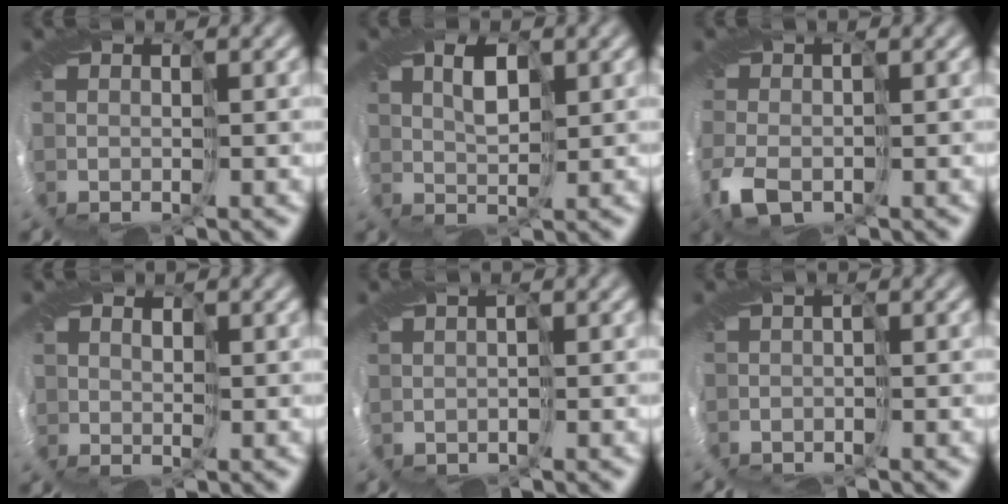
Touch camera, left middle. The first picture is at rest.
{"total": 2.0, "force": [0.6, 1.1, 1.6], "torque": [-0.030, 0.007, 0.010]}
{"total": 3.6, "force": [-1.5, 2.2, 2.5], "torque": [-0.065, -0.002, -0.032]}
{"total": 1.4, "force": [0.6, 1.2, 0.3], "torque": [-0.003, -0.001, 0.011]}
{"total": 1.0, "force": [0.5, 0.7, 0.5], "torque": [-0.014, 0.011, 0.015]}
{"total": 0.9, "force": [-0.5, 0.5, 0.5], "torque": [-0.009, -0.008, -0.011]}